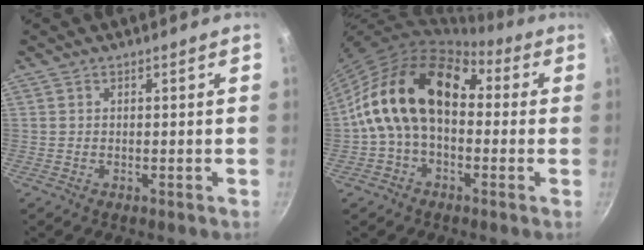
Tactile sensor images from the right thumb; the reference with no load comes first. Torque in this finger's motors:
{"motor_torque": [1.37, 3.63, 1.75, -1.03, 0.33]}